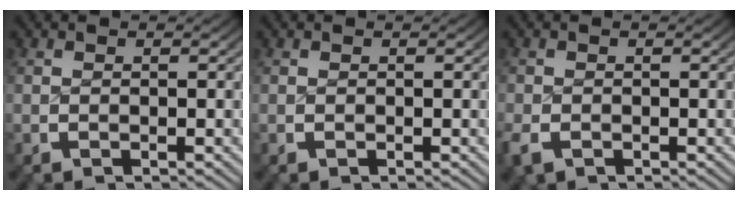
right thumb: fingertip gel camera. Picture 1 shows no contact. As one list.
[{"total": 0.0}, {"total": 1.8, "force": [-1.2, 1.2, 0.6], "torque": [-0.016, -0.009, -0.020]}]